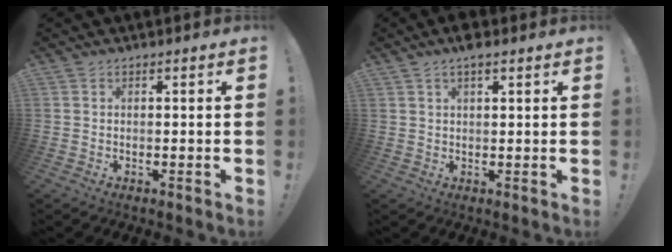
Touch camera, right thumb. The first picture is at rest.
{"total": 3.6, "force": [2.5, 1.1, 2.4], "torque": [-0.052, -0.006, 0.045]}